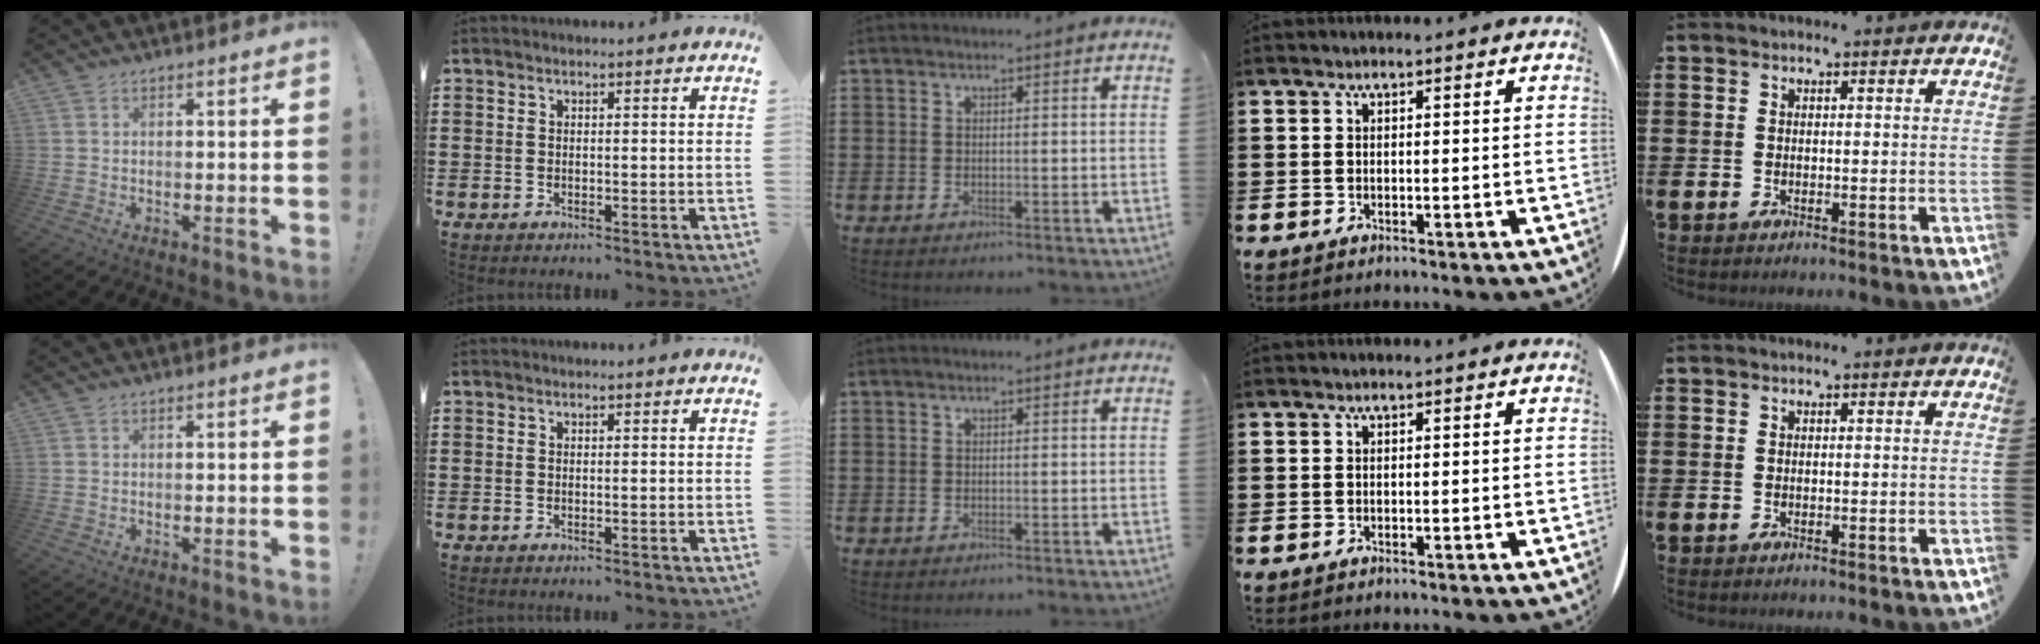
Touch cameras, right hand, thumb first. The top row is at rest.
{}